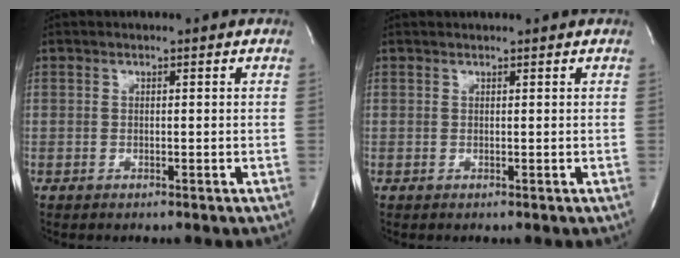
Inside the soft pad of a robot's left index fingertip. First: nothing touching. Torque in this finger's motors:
{"motor_torque": [0.46, -0.29, -0.08, 0.01]}